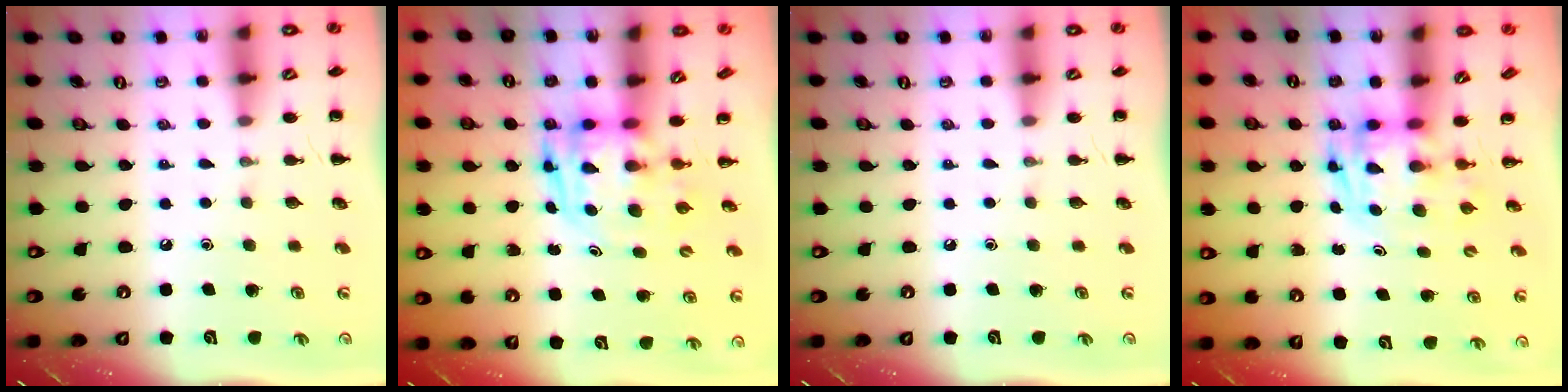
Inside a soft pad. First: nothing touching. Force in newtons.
{"total": 3.4, "press": 3.3, "slide": 0.7}
{"total": 0.0}
{"total": 2.7, "press": 2.6, "slide": 0.5}